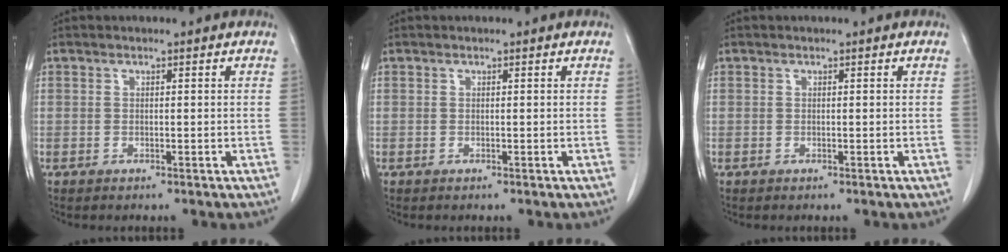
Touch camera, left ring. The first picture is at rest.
{"total": 0.0}
{"total": 0.0}